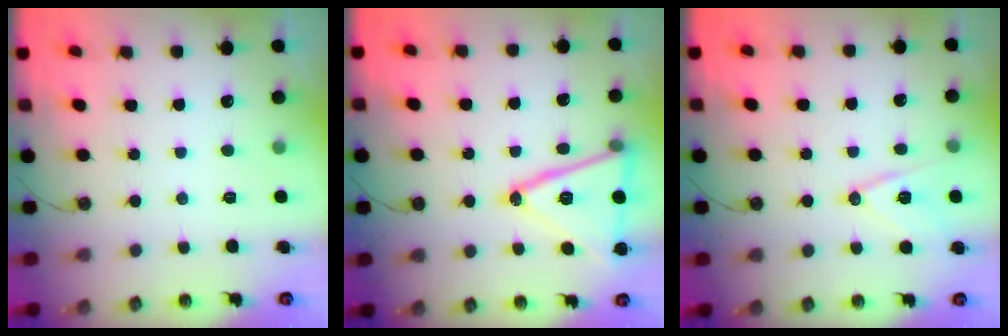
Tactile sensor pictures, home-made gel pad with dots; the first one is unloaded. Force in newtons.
{"total": 18.7, "press": 18.5, "slide": 3.1}
{"total": 12.1, "press": 11.6, "slide": 3.4}